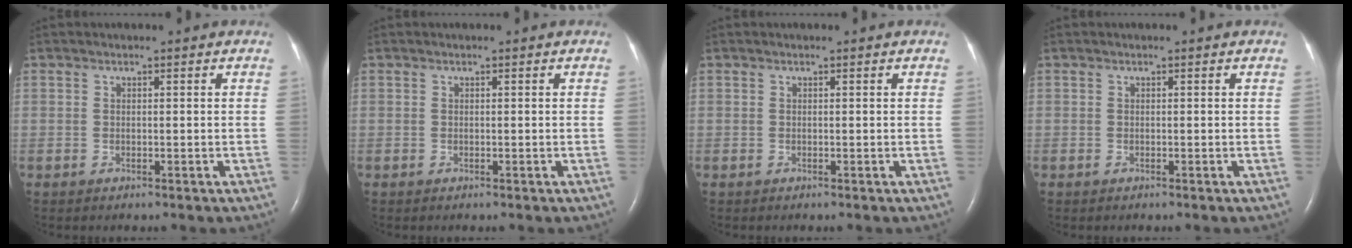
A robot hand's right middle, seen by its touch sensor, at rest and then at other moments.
{"total": 0.0}
{"total": 0.0}
{"total": 0.0}